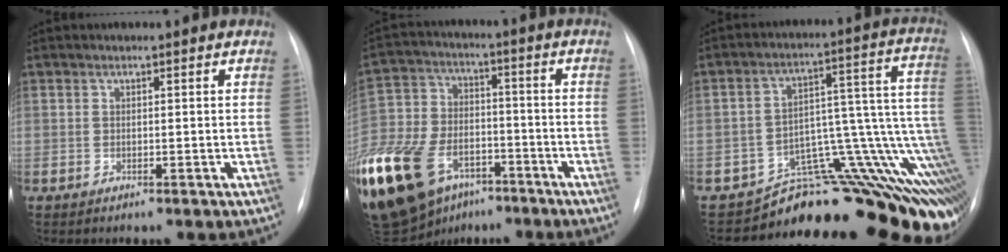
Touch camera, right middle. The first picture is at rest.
{"total": 37.2, "force": [-19.7, 23.8, 20.8], "torque": [-0.590, -0.033, -0.336]}
{"total": 14.5, "force": [-8.6, 5.3, 10.4], "torque": [-0.047, 0.104, -0.099]}